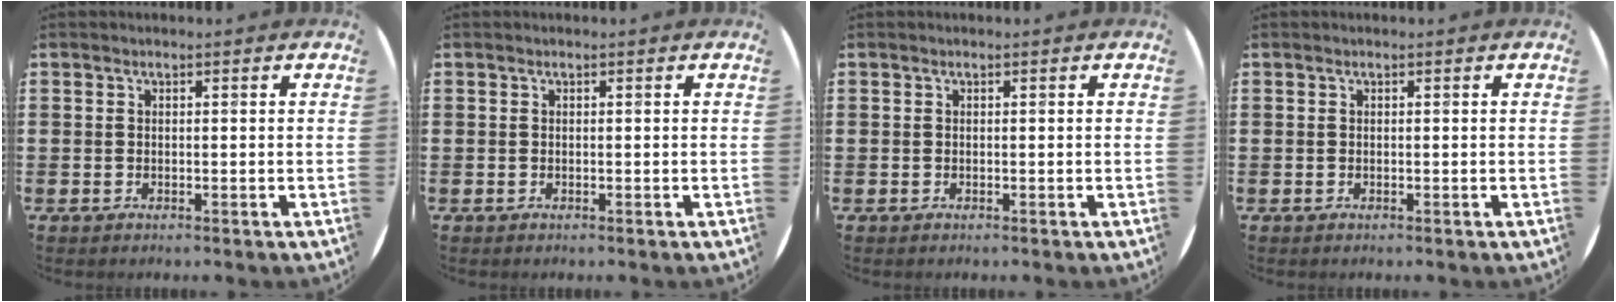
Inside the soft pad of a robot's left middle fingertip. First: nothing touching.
{"total": 0.0}
{"total": 0.0}
{"total": 0.0}